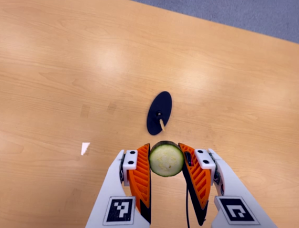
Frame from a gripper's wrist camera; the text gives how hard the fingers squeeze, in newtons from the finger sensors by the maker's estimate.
{"total": 9.1, "left": 8.3, "right": 9.8}